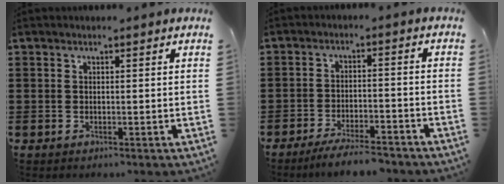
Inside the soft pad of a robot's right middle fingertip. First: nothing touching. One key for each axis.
{"total": 5.0, "fx": -4.6, "fy": 0.4, "fz": 2.0, "tx": -0.039, "ty": -0.004, "tz": -0.089}